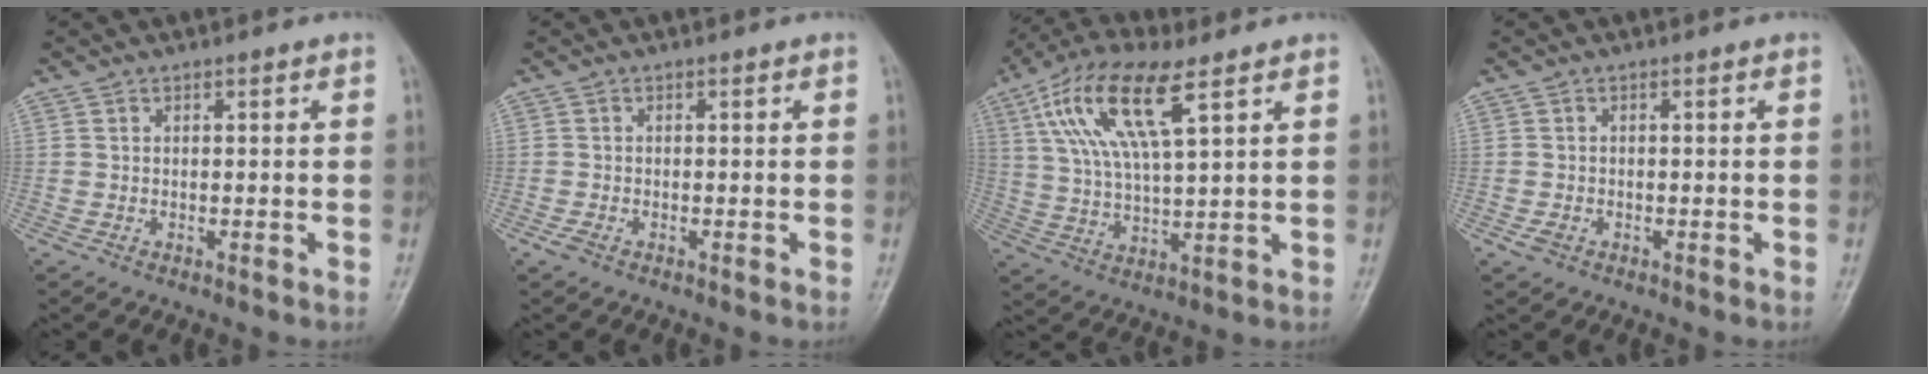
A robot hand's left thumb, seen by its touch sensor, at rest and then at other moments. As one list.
[{"total": 1.2, "force": [-0.8, 0.7, 0.7], "torque": [-0.020, -0.002, -0.017]}, {"total": 14.1, "force": [6.3, 4.4, 11.8], "torque": [-0.239, -0.002, 0.120]}, {"total": 1.5, "force": [-0.8, 1.1, 0.6], "torque": [-0.011, 0.001, -0.014]}]